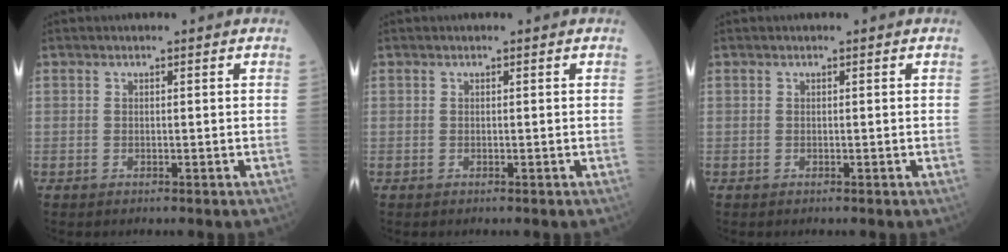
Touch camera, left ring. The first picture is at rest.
{"total": 0.0}
{"total": 0.0}